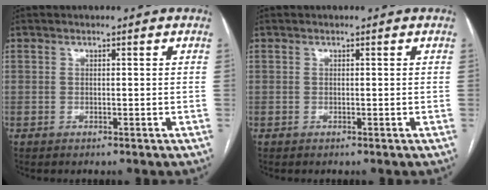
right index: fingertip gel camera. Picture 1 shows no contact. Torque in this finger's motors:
{"motor_torque": [-0.03, 0.02, 0.00, 0.01]}